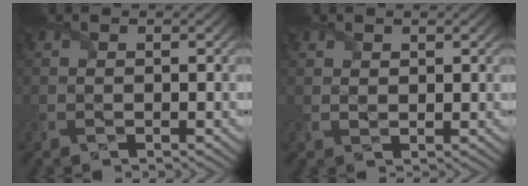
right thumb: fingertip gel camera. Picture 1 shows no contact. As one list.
[{"total": 1.3, "force": [1.0, 0.7, 0.3], "torque": [-0.008, -0.001, 0.023]}]